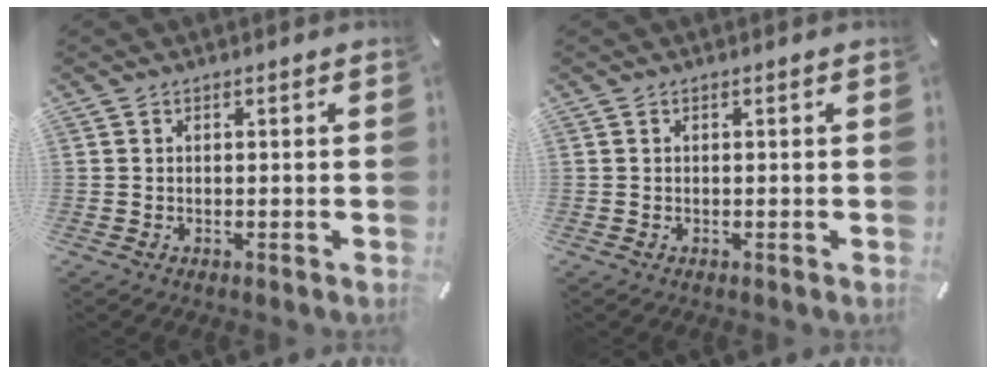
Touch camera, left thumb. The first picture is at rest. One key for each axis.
{"total": 0.0}